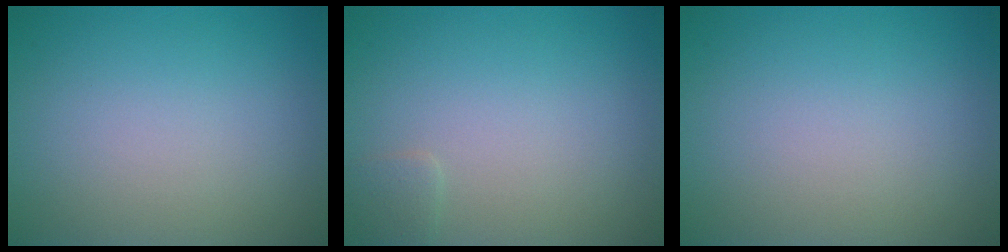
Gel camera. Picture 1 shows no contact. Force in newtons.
{"total": 0.8, "press": 0.8, "slide": 0.1}
{"total": 0.0}